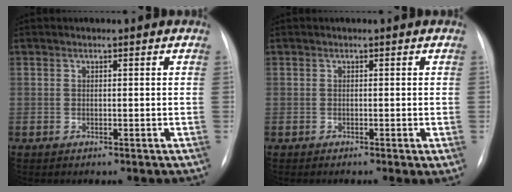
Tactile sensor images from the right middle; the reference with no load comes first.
{"total": 1.2, "force": [-0.4, 0.0, 1.1], "torque": [-0.014, -0.002, -0.009]}